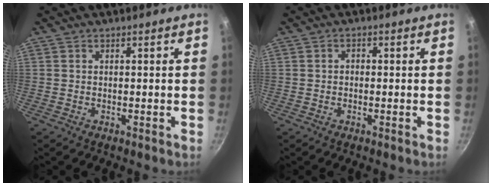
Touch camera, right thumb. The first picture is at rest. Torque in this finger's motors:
{"motor_torque": [-0.40, 0.10, -0.31, 0.22, 0.04]}